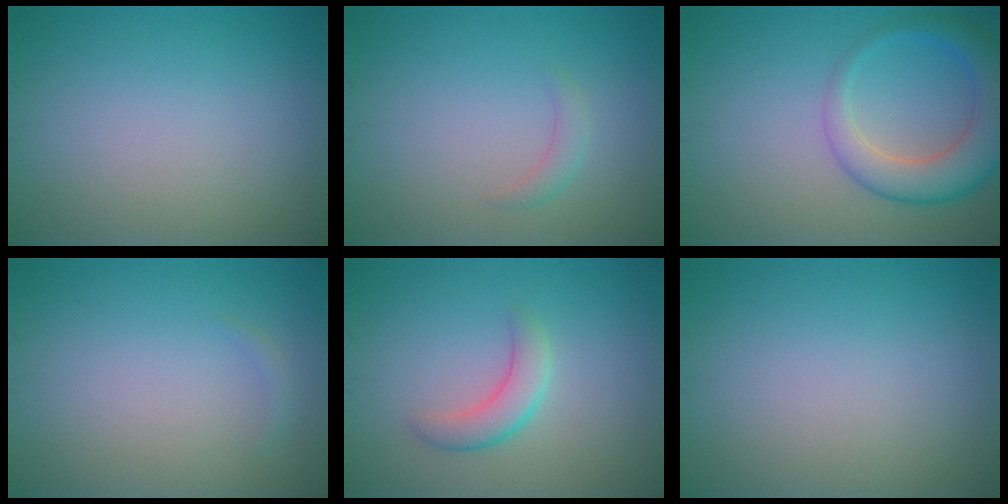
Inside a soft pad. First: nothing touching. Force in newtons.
{"total": 1.2, "press": 1.2, "slide": 0.1}
{"total": 5.8, "press": 5.8, "slide": 0.4}
{"total": 0.6, "press": 0.6, "slide": 0.0}
{"total": 2.6, "press": 2.6, "slide": 0.1}
{"total": 0.0}